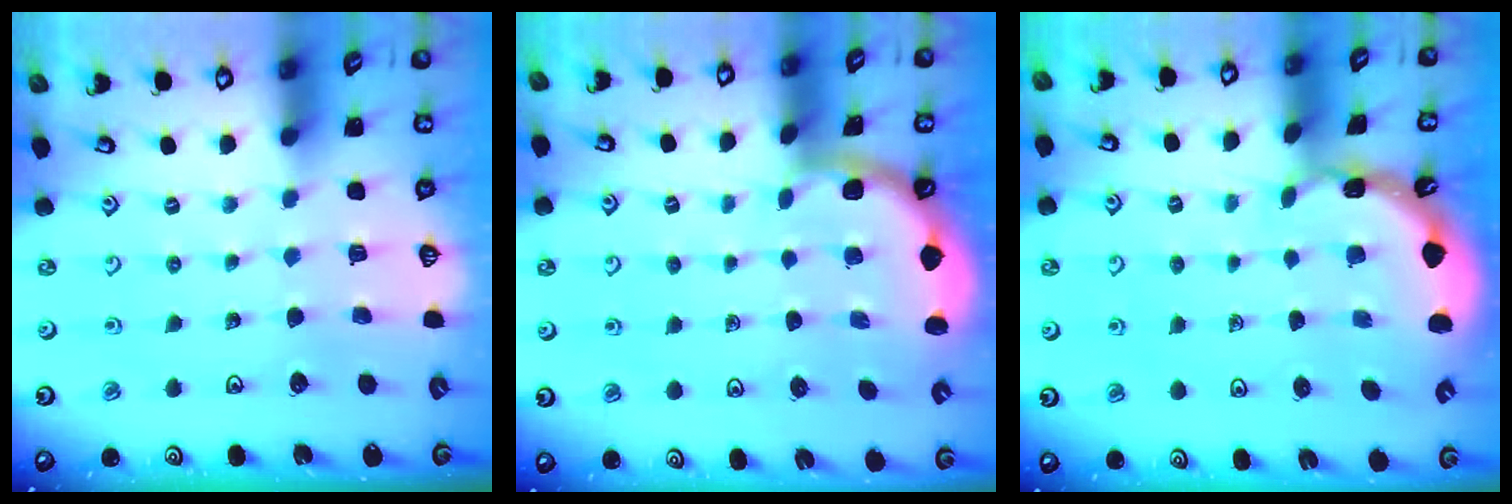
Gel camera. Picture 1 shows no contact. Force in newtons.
{"total": 1.9, "press": 1.9, "slide": 0.0}
{"total": 1.8, "press": 1.8, "slide": 0.1}